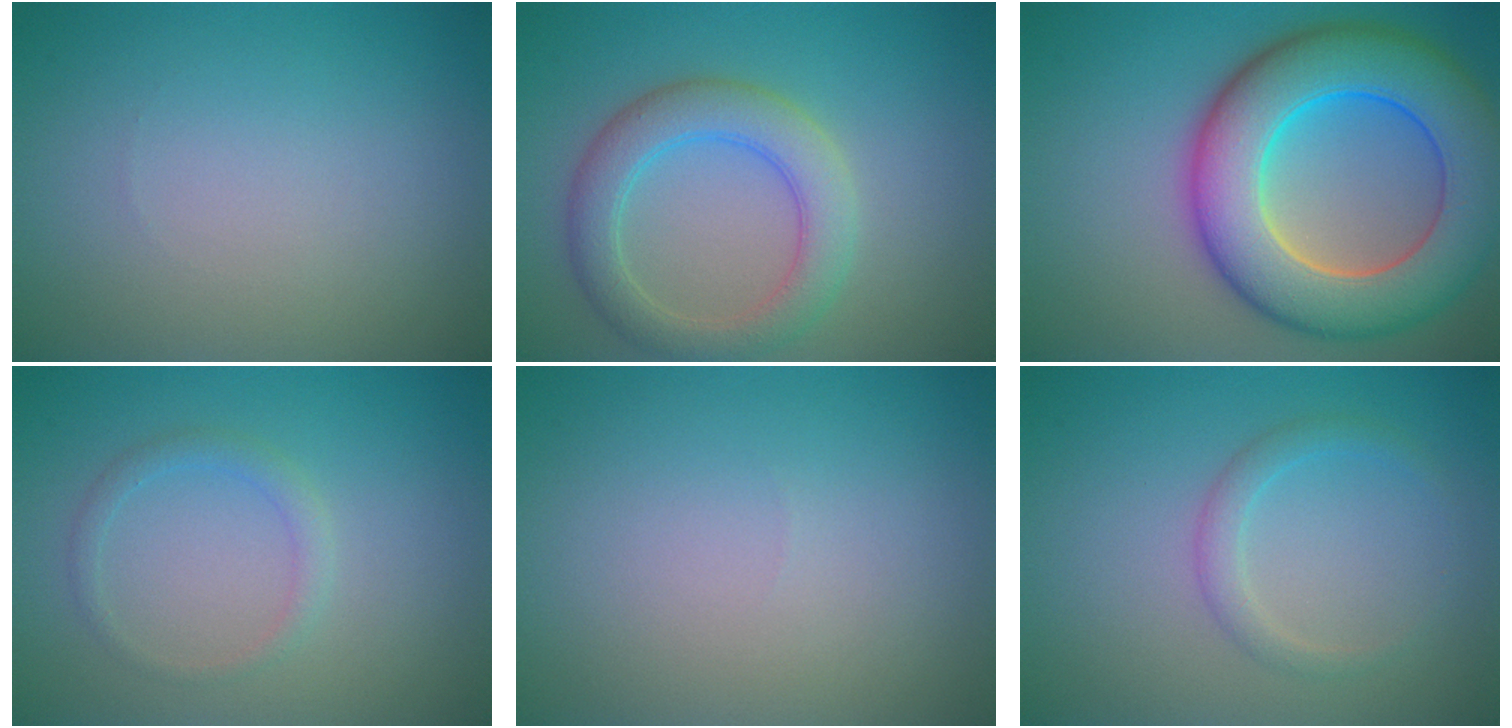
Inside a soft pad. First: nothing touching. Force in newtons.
{"total": 4.7, "press": 4.7, "slide": 0.4}
{"total": 12.0, "press": 12.0, "slide": 0.6}
{"total": 1.4, "press": 1.4, "slide": 0.1}
{"total": 0.0}
{"total": 1.7, "press": 1.7, "slide": 0.1}